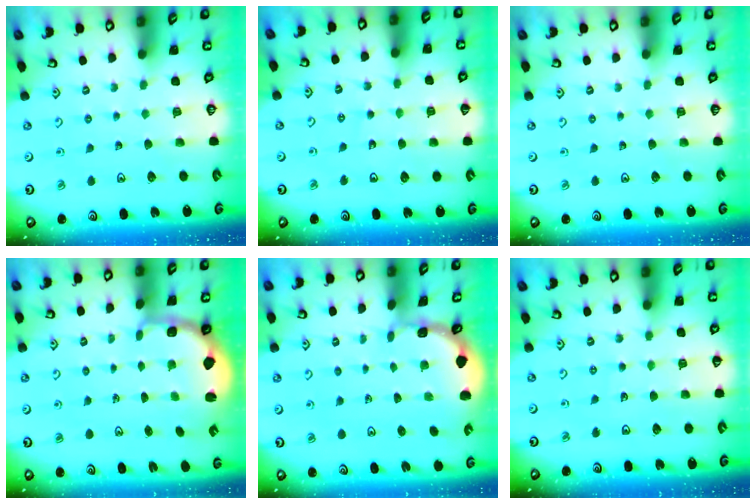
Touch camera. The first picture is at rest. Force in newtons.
{"total": 5.3, "press": 4.9, "slide": 2.0}
{"total": 0.0}
{"total": 2.4, "press": 1.2, "slide": 2.1}
{"total": 0.8, "press": 0.8, "slide": 0.2}
{"total": 2.9, "press": 2.1, "slide": 2.1}